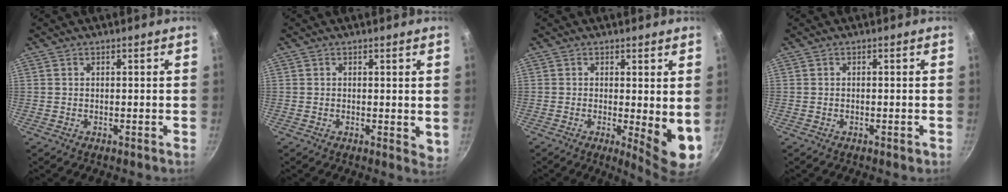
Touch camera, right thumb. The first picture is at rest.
{"total": 2.8, "force": [0.6, 1.5, 2.2], "torque": [-0.024, -0.005, 0.007]}
{"total": 7.8, "force": [-0.2, 2.2, 7.5], "torque": [-0.095, -0.020, 0.001]}
{"total": 0.8, "force": [-0.4, 0.4, 0.6], "torque": [-0.011, 0.004, -0.006]}